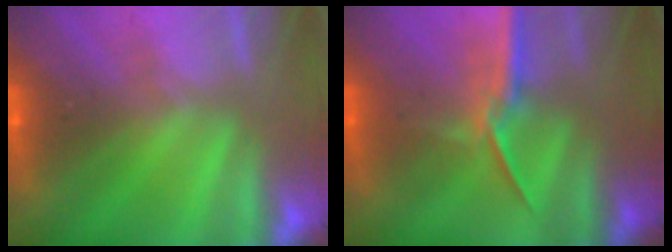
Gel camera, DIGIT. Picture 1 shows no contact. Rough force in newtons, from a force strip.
{"total": 1.2}